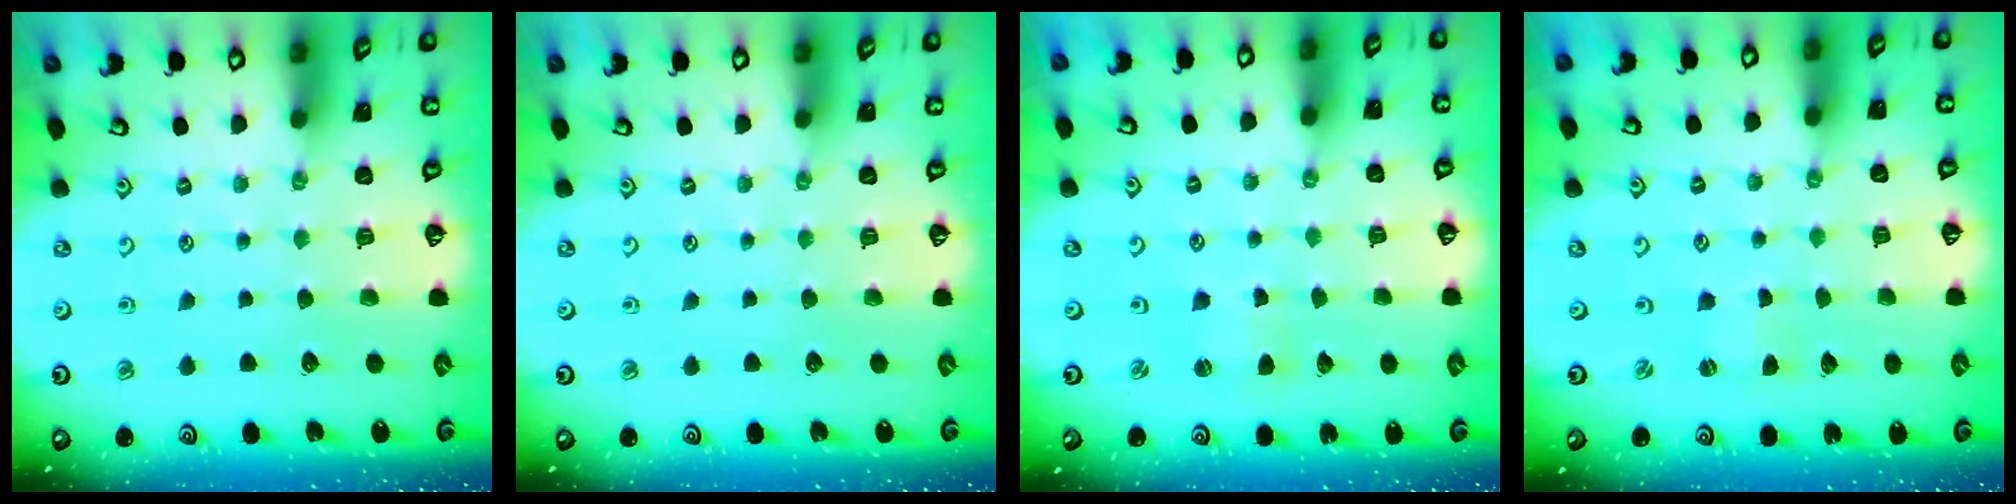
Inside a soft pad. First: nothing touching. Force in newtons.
{"total": 0.0}
{"total": 1.8, "press": 1.8, "slide": 0.3}
{"total": 0.0}